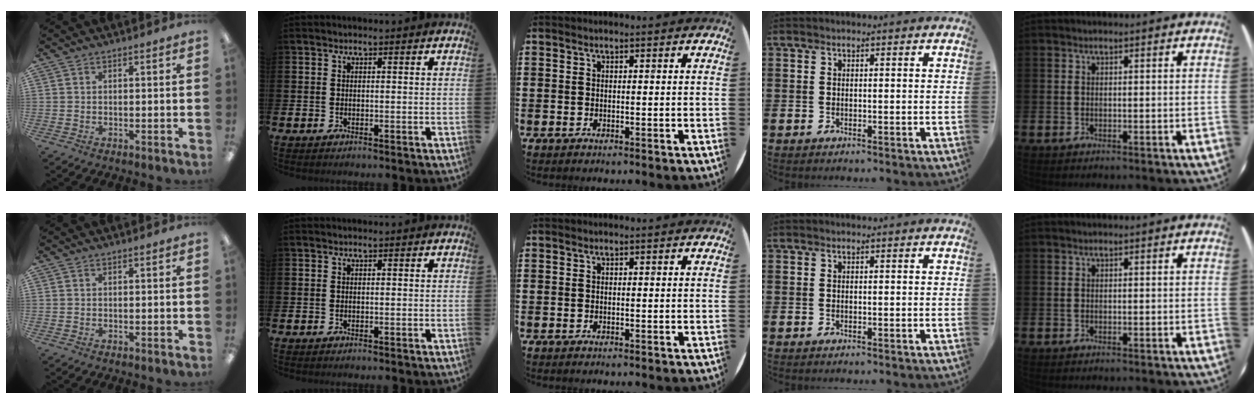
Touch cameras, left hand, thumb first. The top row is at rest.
{}